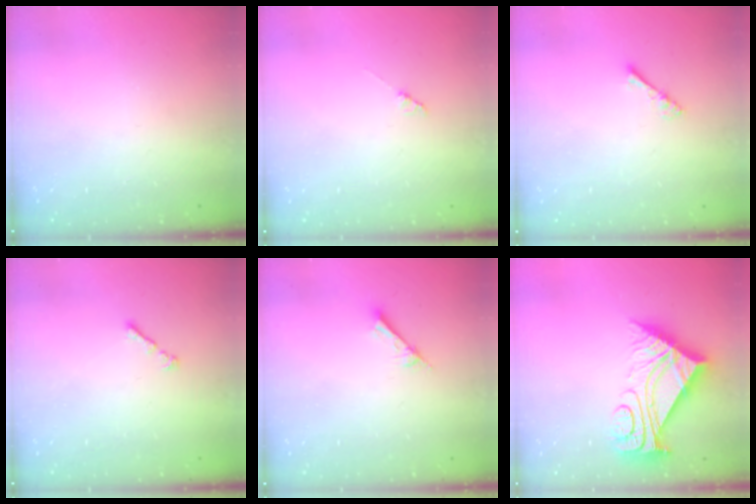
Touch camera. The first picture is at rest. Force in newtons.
{"total": 1.4, "press": 1.4, "slide": 0.2}
{"total": 3.5, "press": 3.5, "slide": 0.6}
{"total": 0.9, "press": 0.8, "slide": 0.5}
{"total": 2.6, "press": 2.6, "slide": 0.1}
{"total": 11.2, "press": 11.2, "slide": 1.0}